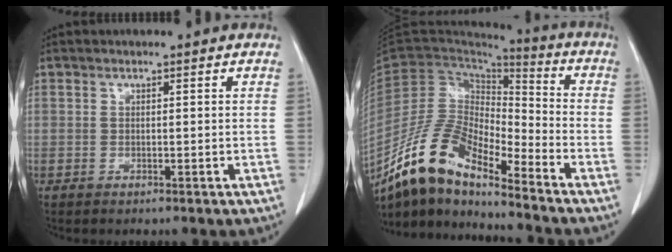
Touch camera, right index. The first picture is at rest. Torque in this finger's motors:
{"motor_torque": [1.04, -1.09, 0.54, 0.18]}